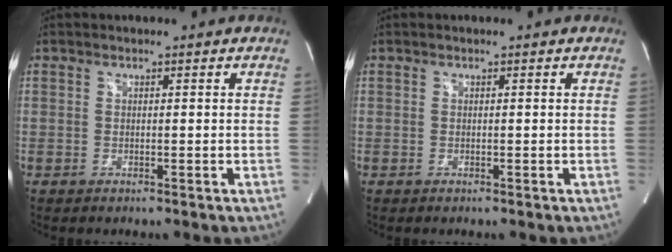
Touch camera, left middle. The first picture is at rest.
{"total": 0.0}